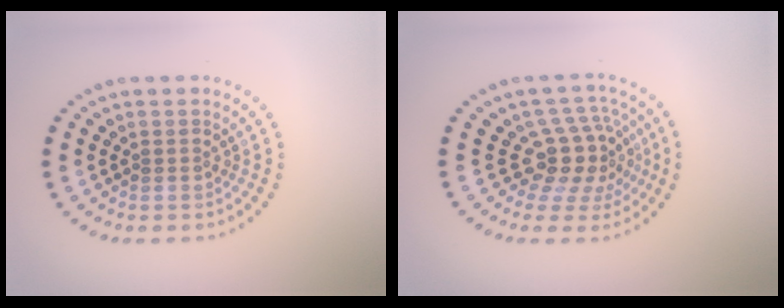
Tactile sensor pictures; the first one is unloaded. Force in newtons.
{"total": 4.4, "press": 3.3, "slide": 2.9}